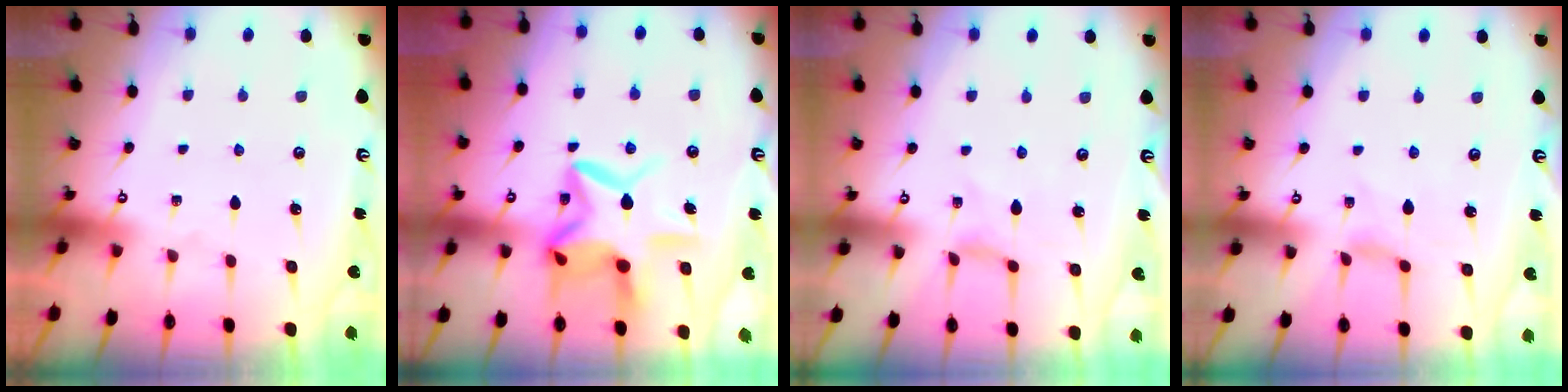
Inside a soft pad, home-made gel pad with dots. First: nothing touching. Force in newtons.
{"total": 14.0, "press": 14.0, "slide": 1.6}
{"total": 0.0}
{"total": 1.3, "press": 1.3, "slide": 0.3}